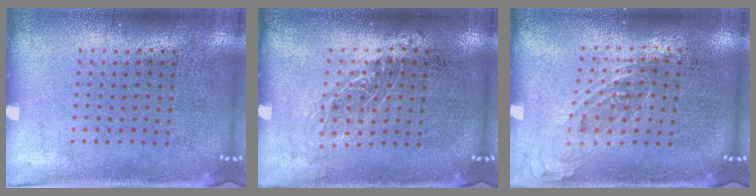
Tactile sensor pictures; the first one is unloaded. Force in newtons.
{"total": 1.0, "press": 0.9, "slide": 0.5}
{"total": 0.6, "press": 0.6, "slide": 0.3}